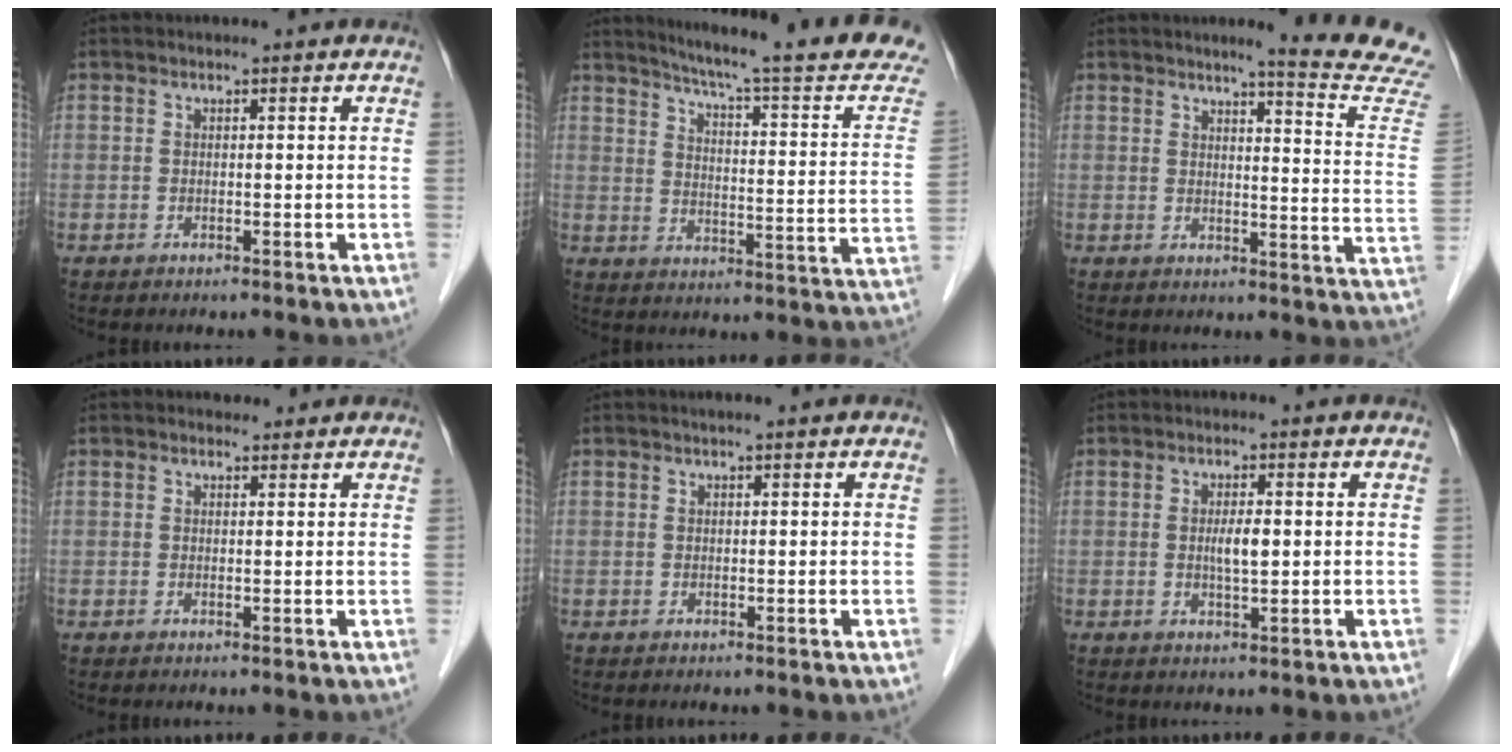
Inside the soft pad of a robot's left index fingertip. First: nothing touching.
{"total": 21.7, "force": [19.2, -0.5, 10.0], "torque": [-0.144, -0.076, 0.234]}
{"total": 12.9, "force": [12.2, -1.8, 3.6], "torque": [-0.041, -0.101, 0.123]}
{"total": 1.4, "force": [1.1, 0.8, -0.1], "torque": [-0.002, 0.004, 0.013]}
{"total": 1.0, "force": [0.8, -0.1, 0.6], "torque": [-0.010, 0.011, 0.016]}
{"total": 2.7, "force": [0.1, 0.3, 2.6], "torque": [-0.050, -0.002, 0.004]}